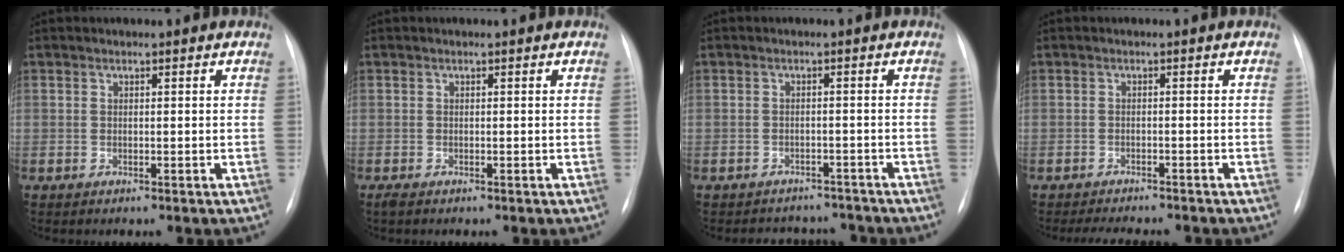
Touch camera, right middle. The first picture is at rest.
{"total": 0.8, "force": [-0.6, 0.2, 0.5], "torque": [-0.011, -0.002, -0.010]}
{"total": 6.3, "force": [-5.9, 2.3, 0.0], "torque": [0.006, 0.017, -0.069]}
{"total": 6.9, "force": [-6.2, 1.4, 2.5], "torque": [-0.032, -0.005, -0.084]}